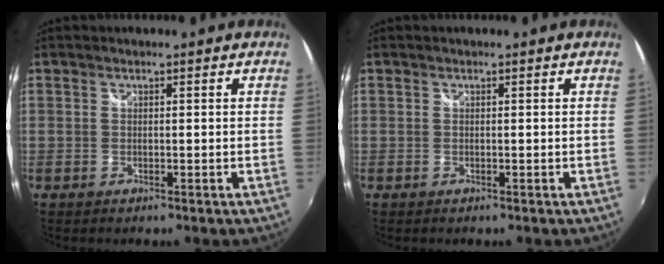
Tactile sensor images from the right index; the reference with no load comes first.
{"total": 0.0}